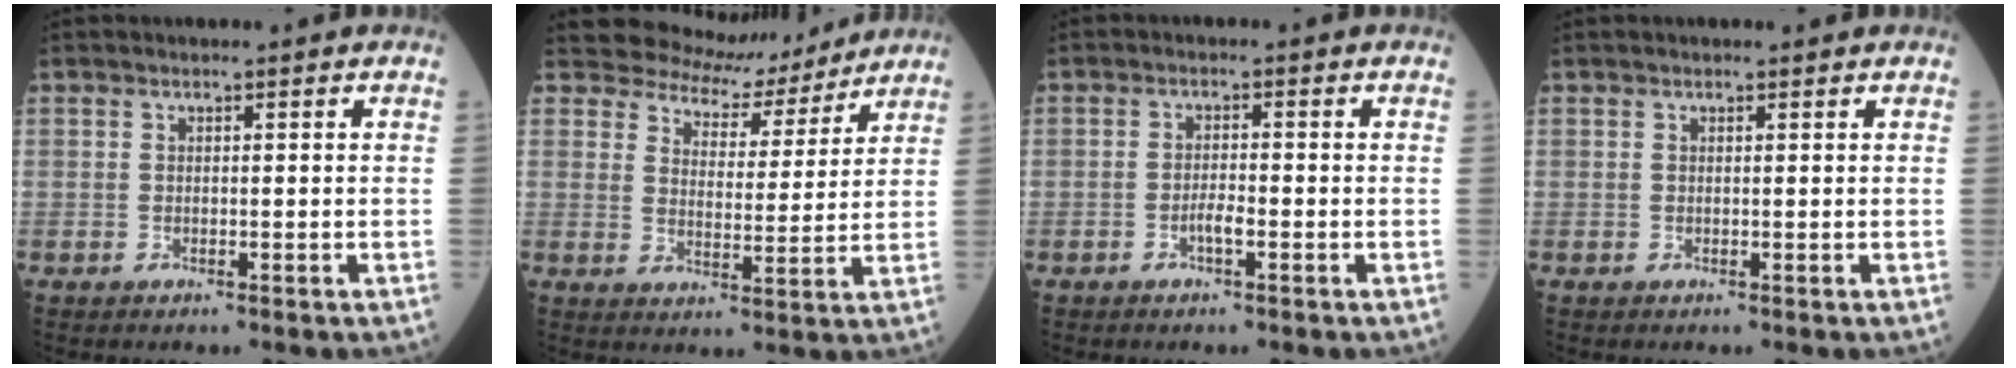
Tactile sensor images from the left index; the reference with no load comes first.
{"total": 9.3, "force": [8.6, 3.3, 0.7], "torque": [-0.014, 0.000, 0.119]}
{"total": 1.9, "force": [-0.9, 0.3, 1.7], "torque": [-0.032, 0.002, -0.018]}
{"total": 1.5, "force": [1.3, 0.4, 0.6], "torque": [-0.011, 0.016, 0.018]}